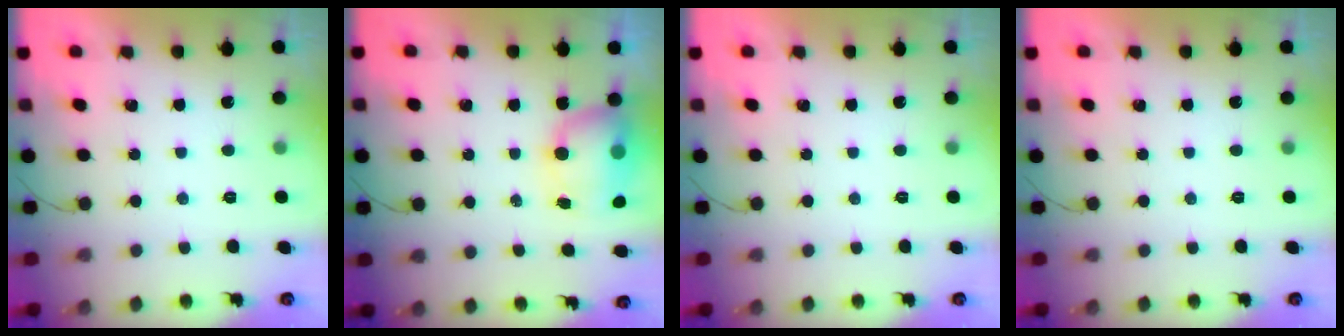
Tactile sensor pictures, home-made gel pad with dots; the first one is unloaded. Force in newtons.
{"total": 10.7, "press": 8.7, "slide": 6.3}
{"total": 0.0}
{"total": 0.0}